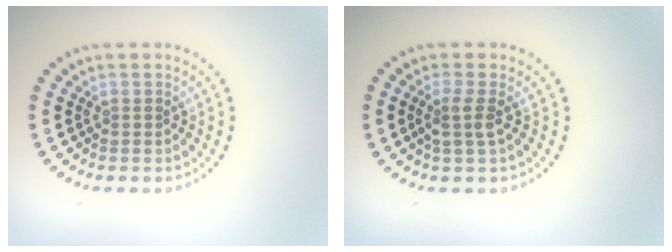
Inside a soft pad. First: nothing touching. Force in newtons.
{"total": 1.9, "press": 1.5, "slide": 1.1}